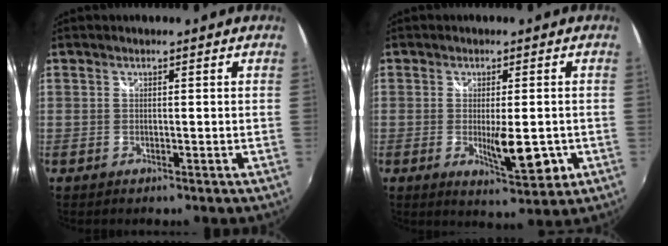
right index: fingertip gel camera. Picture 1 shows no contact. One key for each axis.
{"total": 7.7, "fx": -1.9, "fy": 1.9, "fz": 7.2, "tx": -0.109, "ty": -0.021, "tz": -0.022}